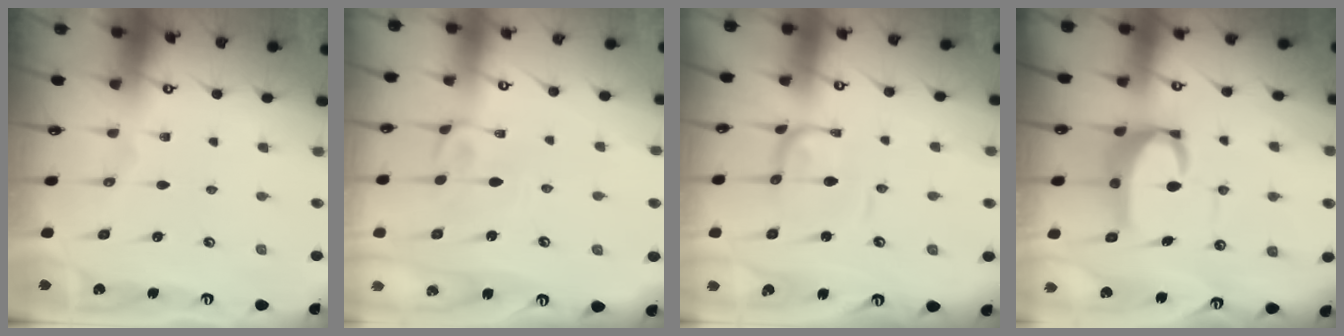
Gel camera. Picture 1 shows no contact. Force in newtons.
{"total": 3.0, "press": 2.9, "slide": 0.7}
{"total": 0.6, "press": 0.6, "slide": 0.3}
{"total": 7.9, "press": 7.9, "slide": 1.0}